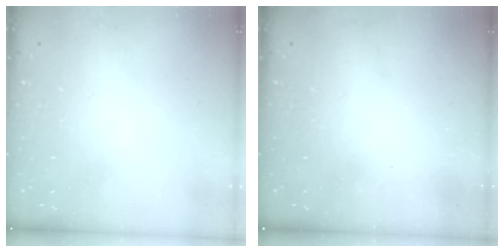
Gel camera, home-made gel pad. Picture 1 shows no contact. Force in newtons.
{"total": 2.4, "press": 2.3, "slide": 0.8}